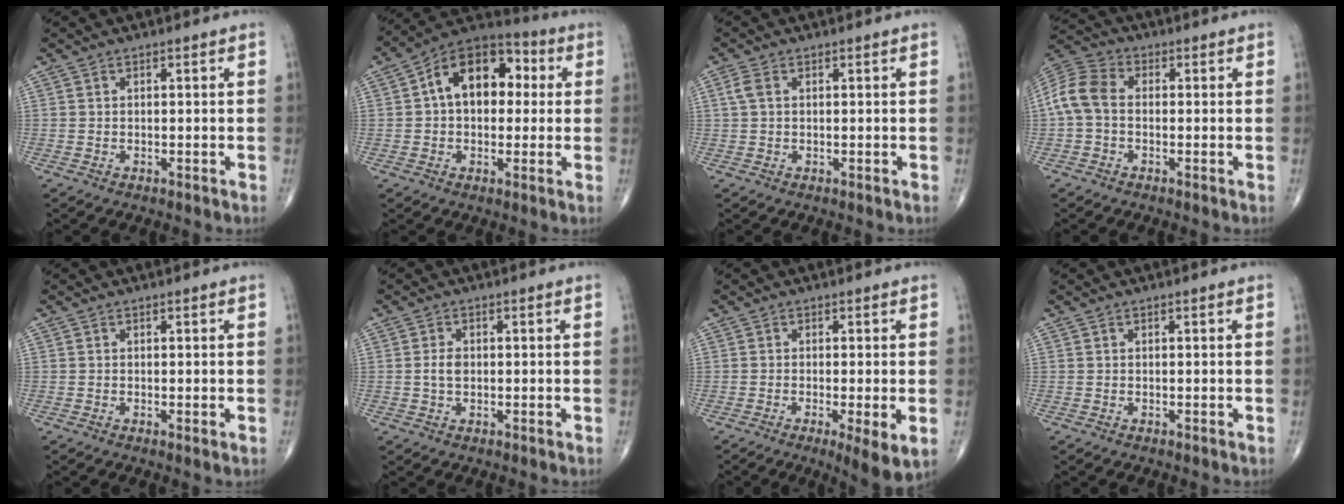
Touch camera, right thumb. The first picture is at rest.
{"total": 14.7, "force": [2.5, 9.5, 11.0], "torque": [-0.136, 0.030, 0.027]}
{"total": 2.1, "force": [0.5, 1.3, 1.6], "torque": [-0.047, 0.010, 0.011]}
{"total": 8.1, "force": [-0.4, 5.6, 5.8], "torque": [-0.118, 0.022, -0.020]}
{"total": 0.7, "force": [-0.1, 0.1, 0.7], "torque": [-0.014, -0.004, -0.002]}
{"total": 2.4, "force": [-0.1, 1.5, 1.9], "torque": [-0.036, 0.003, -0.002]}
{"total": 6.2, "force": [-1.8, 1.1, 5.8], "torque": [-0.097, -0.020, -0.031]}
{"total": 0.0}